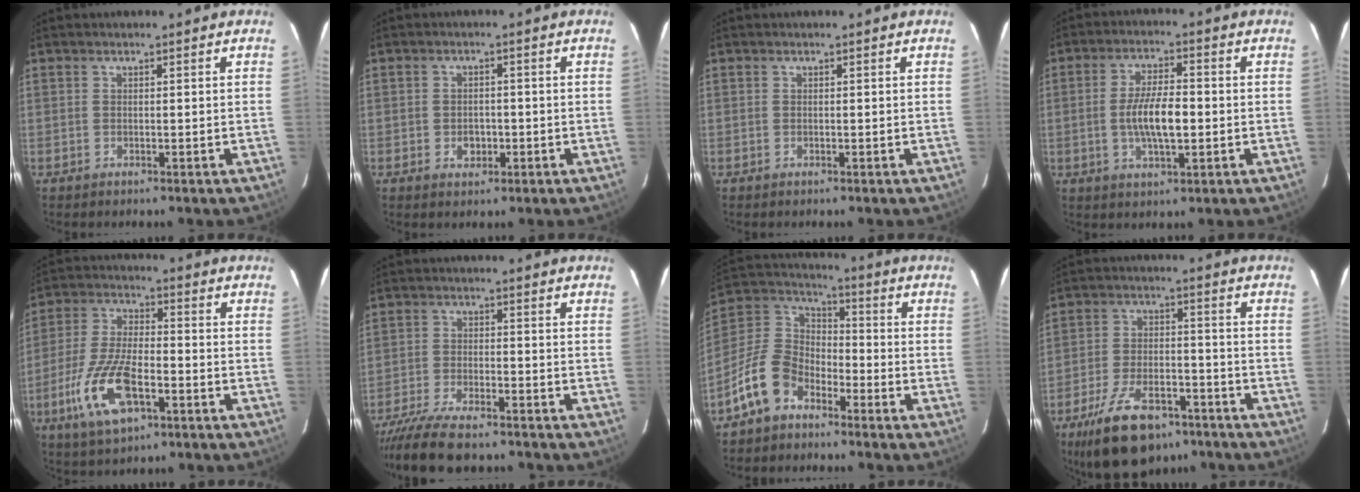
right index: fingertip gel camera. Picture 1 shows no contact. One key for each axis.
{"total": 2.9, "fx": -0.8, "fy": 2.4, "fz": 1.3, "tx": -0.026, "ty": 0.007, "tz": -0.005}
{"total": 0.0}
{"total": 8.3, "fx": -1.1, "fy": 2.8, "fz": 7.7, "tx": -0.146, "ty": 0.000, "tz": -0.018}
{"total": 14.2, "fx": -6.1, "fy": 5.8, "fz": 11.4, "tx": -0.248, "ty": -0.011, "tz": -0.112}
{"total": 12.8, "fx": -11.1, "fy": 2.9, "fz": 5.8, "tx": -0.133, "ty": -0.029, "tz": -0.192}
{"total": 11.6, "fx": -7.3, "fy": 7.2, "fz": 5.5, "tx": -0.125, "ty": 0.029, "tz": -0.141}
{"total": 16.6, "fx": -11.3, "fy": 7.9, "fz": 9.2, "tx": -0.193, "ty": -0.009, "tz": -0.179}